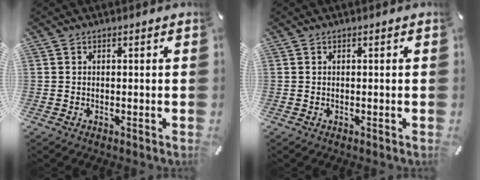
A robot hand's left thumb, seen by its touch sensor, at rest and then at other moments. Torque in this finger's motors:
{"motor_torque": [0.00, 0.00, 0.00, 0.00, 0.00]}